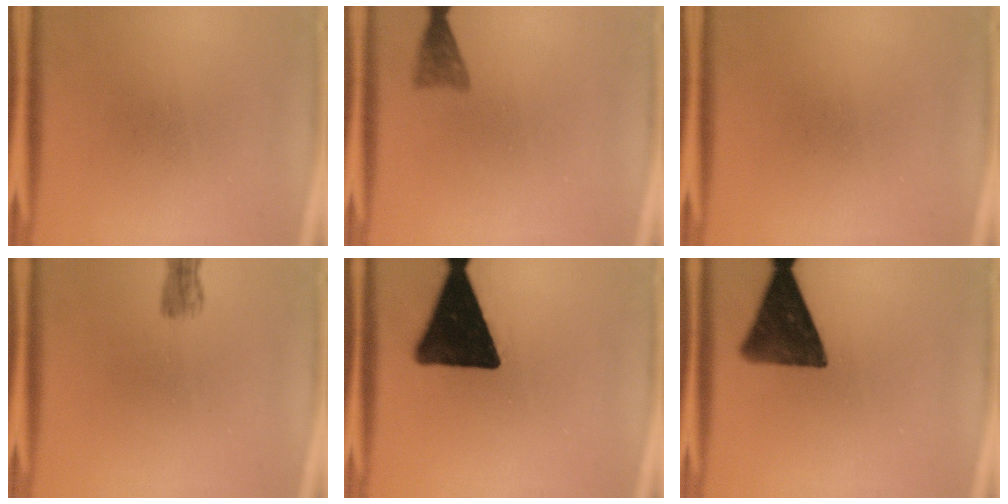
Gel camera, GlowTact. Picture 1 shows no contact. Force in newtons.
{"total": 2.4}
{"total": 0.0}
{"total": 2.1}
{"total": 18.1}
{"total": 12.6}